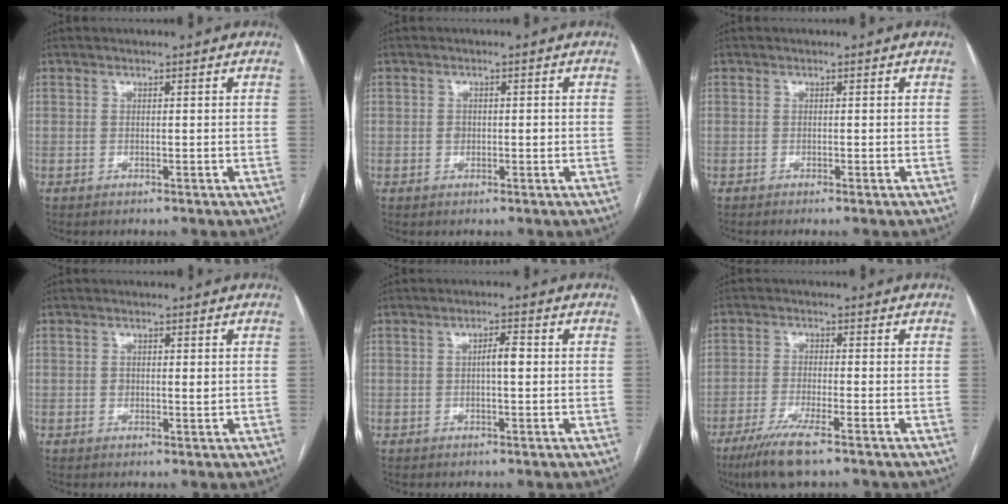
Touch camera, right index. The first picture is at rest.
{"total": 1.8, "force": [-0.1, 1.3, 1.3], "torque": [-0.021, 0.004, 0.001]}
{"total": 0.5, "force": [-0.3, -0.1, 0.4], "torque": [-0.008, 0.000, -0.006]}
{"total": 2.1, "force": [0.1, 1.1, 1.7], "torque": [-0.028, -0.001, 0.002]}
{"total": 2.6, "force": [0.0, 0.5, 2.5], "torque": [-0.042, 0.004, -0.001]}
{"total": 7.5, "force": [-5.1, 0.4, 5.5], "torque": [-0.103, -0.019, -0.089]}